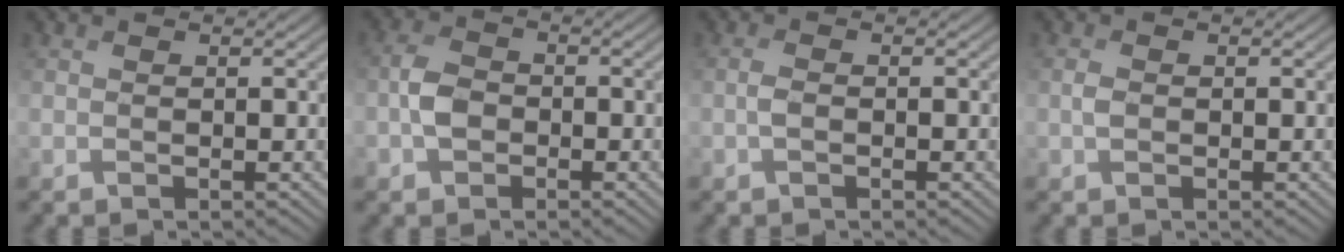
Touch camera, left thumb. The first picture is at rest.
{"total": 3.0, "force": [-0.7, 2.3, 1.8], "torque": [-0.042, 0.009, -0.022]}
{"total": 0.7, "force": [0.1, 0.0, 0.7], "torque": [-0.015, 0.007, -0.004]}
{"total": 0.9, "force": [0.4, 0.5, 0.6], "torque": [-0.015, 0.006, 0.004]}